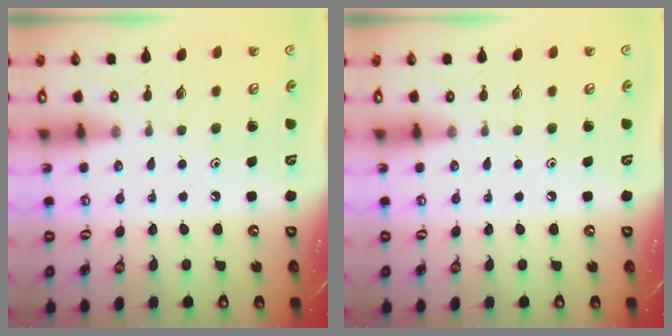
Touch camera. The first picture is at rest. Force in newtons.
{"total": 0.0}